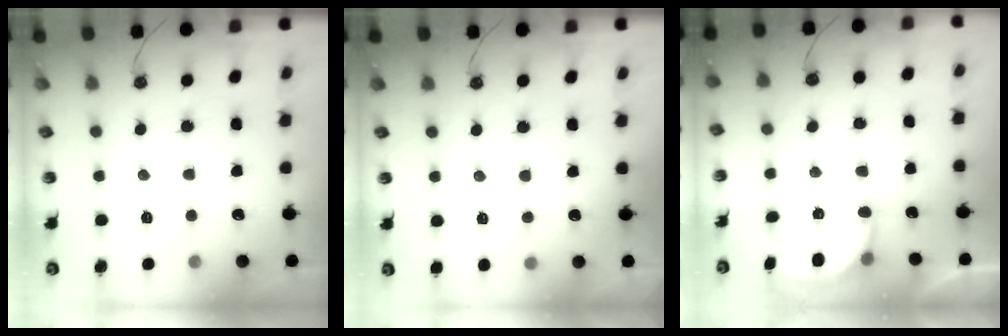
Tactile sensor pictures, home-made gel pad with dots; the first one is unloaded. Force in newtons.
{"total": 2.9, "press": 2.6, "slide": 1.2}
{"total": 3.3, "press": 3.3, "slide": 0.6}